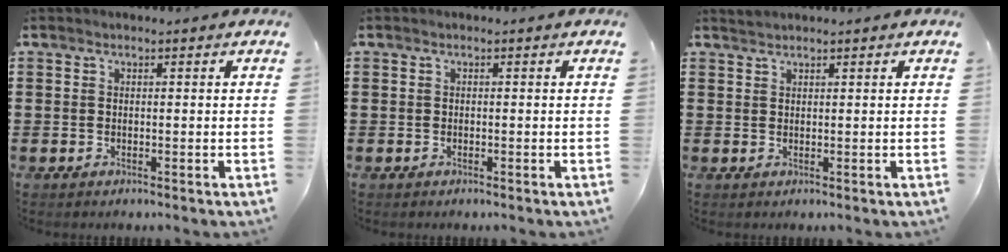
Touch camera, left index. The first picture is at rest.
{"total": 0.0}
{"total": 1.1, "force": [1.1, 0.0, 0.2], "torque": [-0.005, 0.000, 0.022]}